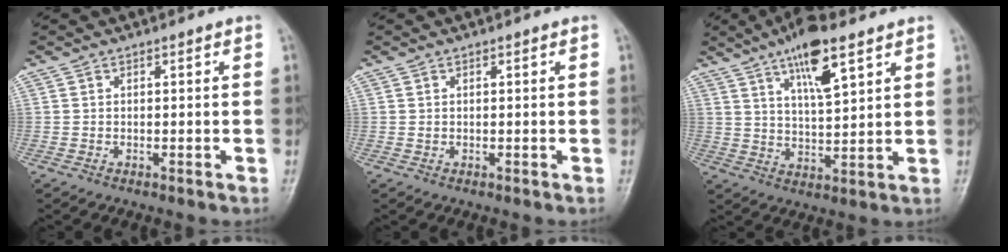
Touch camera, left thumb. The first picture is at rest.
{"total": 0.7, "force": [0.3, 0.5, 0.3], "torque": [-0.002, 0.000, 0.004]}
{"total": 11.2, "force": [6.6, 3.3, 8.5], "torque": [-0.134, -0.030, 0.114]}